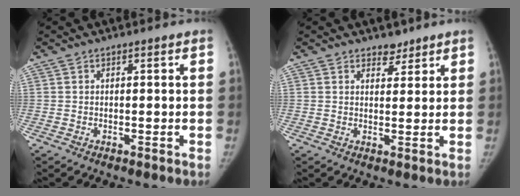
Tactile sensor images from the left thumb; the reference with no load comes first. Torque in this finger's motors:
{"motor_torque": [0.36, -0.49, 0.59, -0.41, 0.03]}